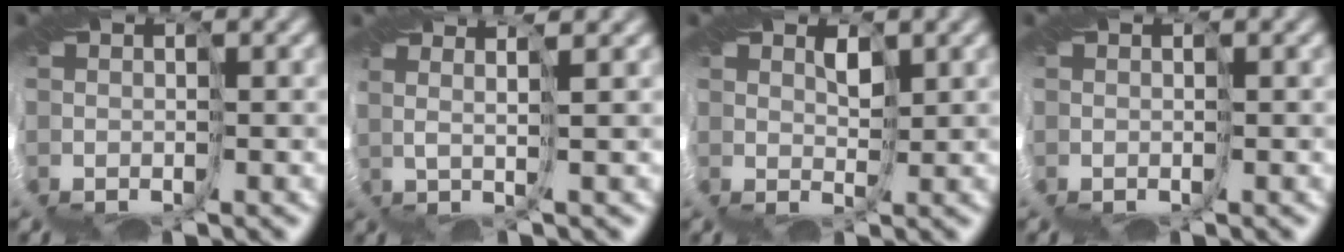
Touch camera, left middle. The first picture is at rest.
{"total": 3.1, "force": [1.9, 0.1, 2.5], "torque": [-0.035, 0.025, 0.011]}
{"total": 1.1, "force": [1.1, -0.2, 0.1], "torque": [-0.007, 0.003, 0.025]}
{"total": 0.0}